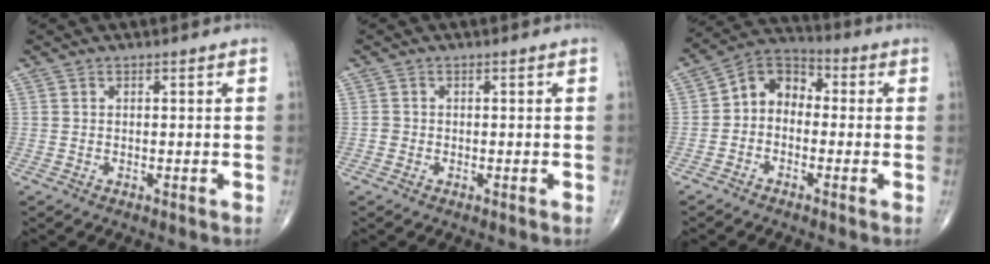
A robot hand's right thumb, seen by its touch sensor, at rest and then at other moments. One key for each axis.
{"total": 1.0, "fx": -0.3, "fy": 0.9, "fz": 0.2, "tx": 0.003, "ty": 0.004, "tz": -0.008}
{"total": 8.0, "fx": -0.7, "fy": 6.1, "fz": 5.0, "tx": -0.054, "ty": 0.034, "tz": -0.035}